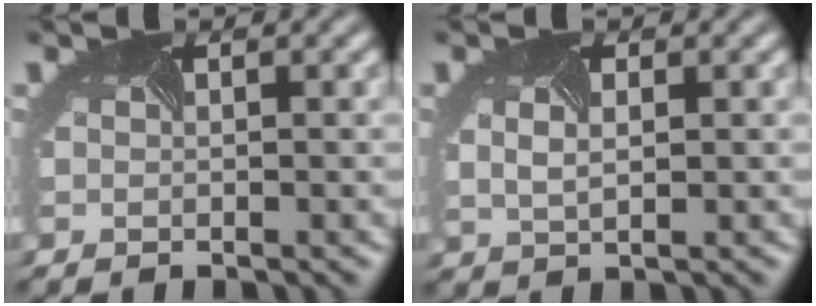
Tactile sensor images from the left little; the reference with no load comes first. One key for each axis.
{"total": 2.6, "fx": 0.7, "fy": 1.6, "fz": 1.9, "tx": -0.031, "ty": 0.002, "tz": 0.009}